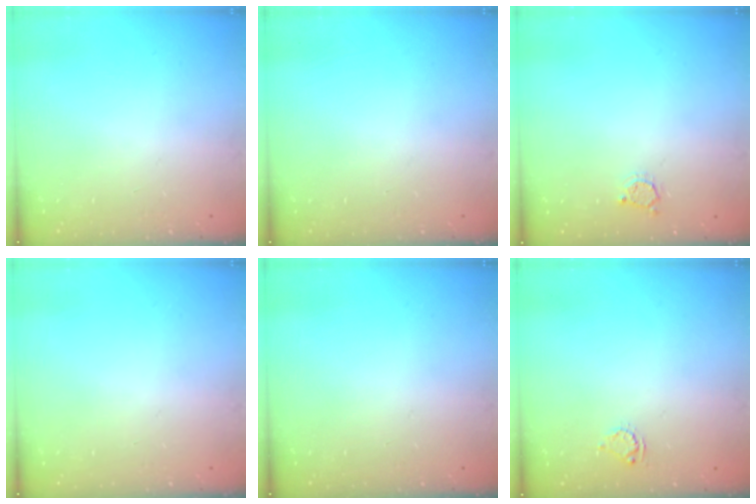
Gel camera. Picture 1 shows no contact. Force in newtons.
{"total": 0.0}
{"total": 2.5, "press": 2.5, "slide": 0.3}
{"total": 0.0}
{"total": 0.0}
{"total": 4.1, "press": 4.1, "slide": 0.2}